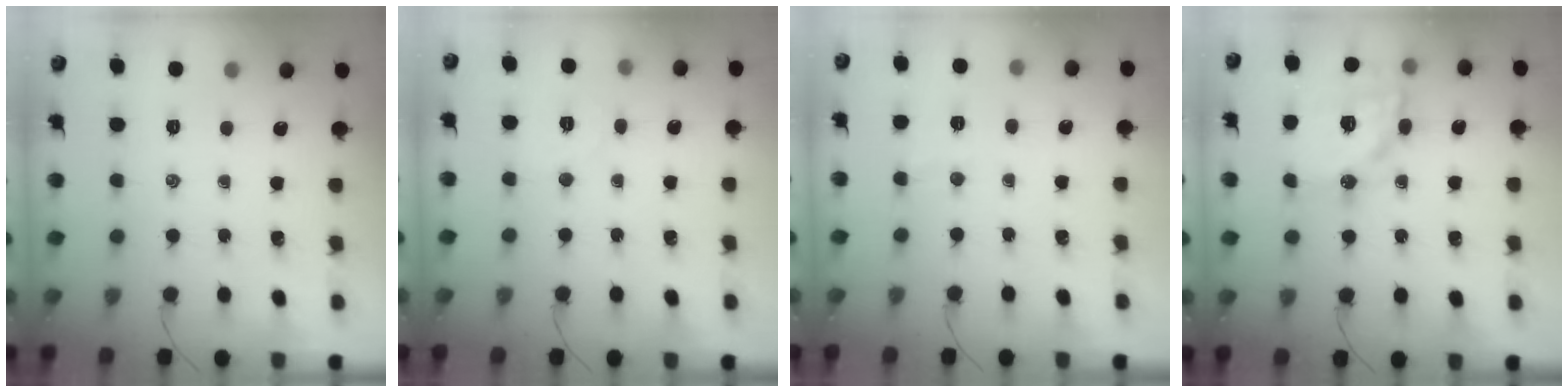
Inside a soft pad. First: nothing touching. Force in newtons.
{"total": 4.7, "press": 4.6, "slide": 1.0}
{"total": 3.9, "press": 3.8, "slide": 1.1}
{"total": 17.5, "press": 17.2, "slide": 3.0}